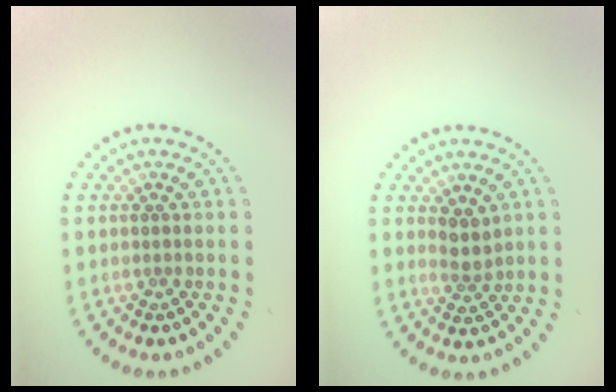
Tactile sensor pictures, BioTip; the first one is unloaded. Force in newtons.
{"total": 1.7, "press": 1.4, "slide": 1.0}